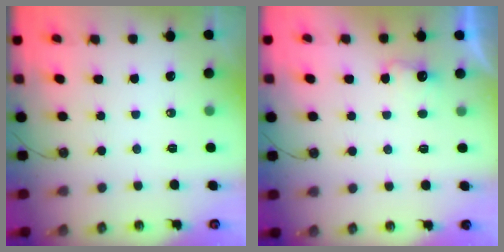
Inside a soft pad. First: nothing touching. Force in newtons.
{"total": 3.2, "press": 3.1, "slide": 0.9}